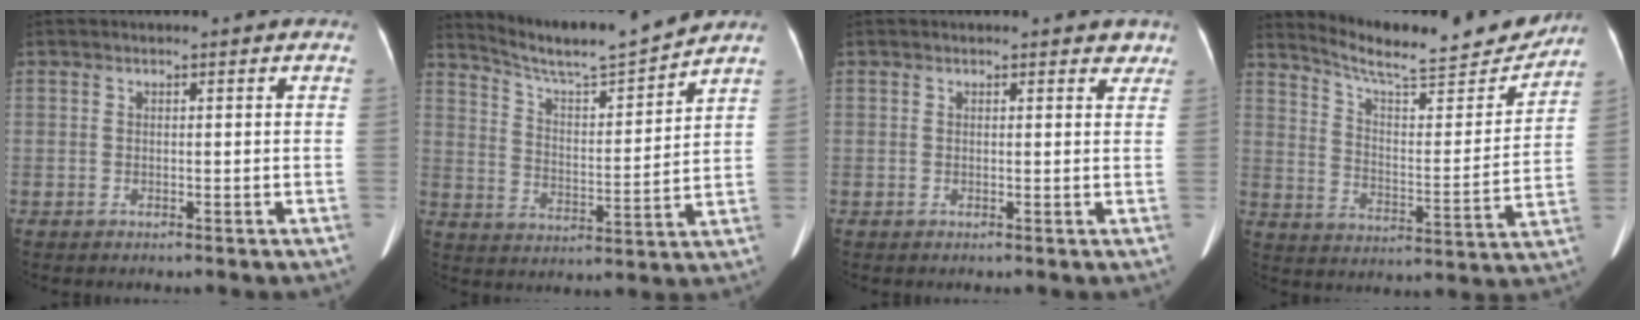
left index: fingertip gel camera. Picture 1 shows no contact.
{"total": 11.8, "force": [11.4, -1.2, 2.8], "torque": [-0.060, -0.013, 0.192]}
{"total": 3.1, "force": [2.7, 1.3, 0.8], "torque": [0.011, -0.003, 0.018]}
{"total": 18.5, "force": [17.3, 2.3, 6.2], "torque": [-0.100, -0.028, 0.246]}